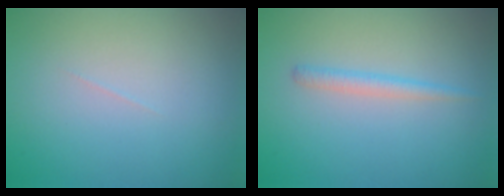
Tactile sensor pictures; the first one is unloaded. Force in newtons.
{"total": 1.5, "press": 1.5, "slide": 0.1}